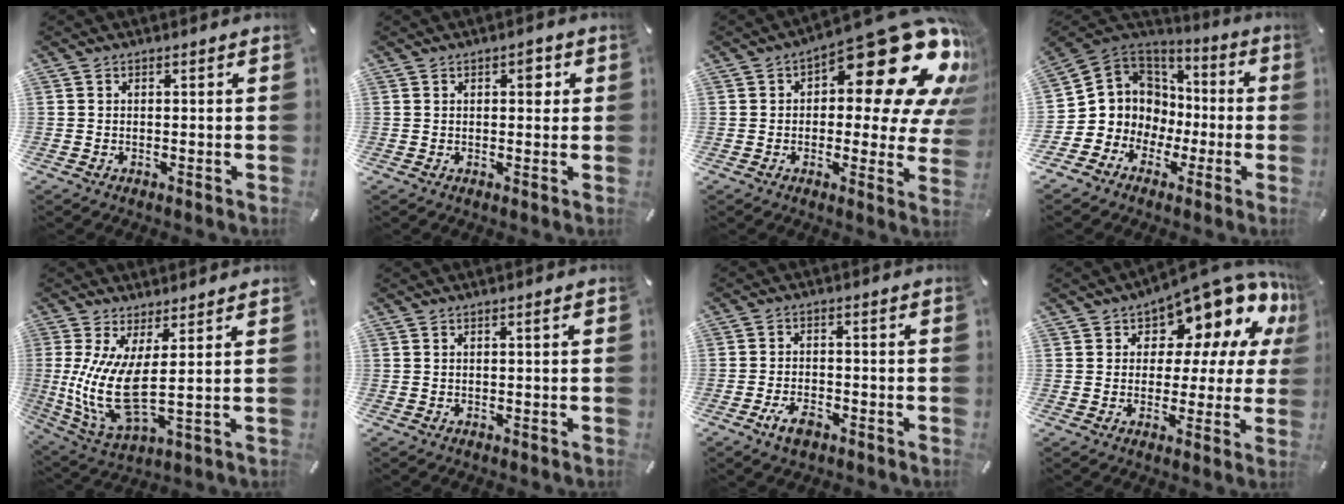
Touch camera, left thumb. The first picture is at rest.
{"total": 3.0, "force": [0.9, 1.7, 2.3], "torque": [-0.015, -0.004, 0.005]}
{"total": 23.9, "force": [11.8, 9.1, 18.7], "torque": [-0.225, -0.097, 0.192]}
{"total": 9.9, "force": [-1.2, 9.8, -0.5], "torque": [-0.022, -0.022, -0.005]}
{"total": 12.1, "force": [1.7, 3.6, 11.4], "torque": [-0.254, -0.031, 0.034]}
{"total": 0.9, "force": [0.1, 0.1, 0.9], "torque": [-0.015, 0.001, 0.001]}
{"total": 4.8, "force": [-2.8, 2.5, 3.0], "torque": [-0.065, 0.012, -0.054]}
{"total": 13.6, "force": [9.9, 6.0, 7.2], "torque": [-0.105, -0.092, 0.167]}